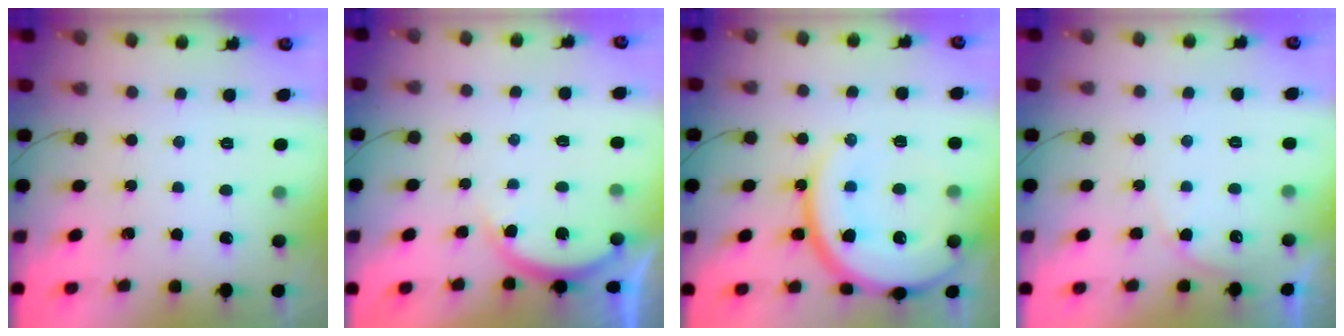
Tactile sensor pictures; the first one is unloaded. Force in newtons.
{"total": 4.4, "press": 4.3, "slide": 0.7}
{"total": 21.4, "press": 21.3, "slide": 2.1}
{"total": 3.9, "press": 3.9, "slide": 0.5}